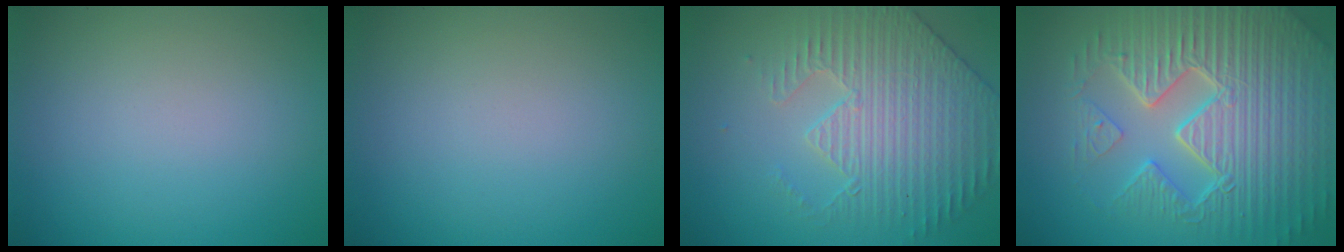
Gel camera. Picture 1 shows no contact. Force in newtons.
{"total": 0.0}
{"total": 4.2, "press": 4.2, "slide": 0.5}
{"total": 9.5, "press": 6.7, "slide": 6.7}